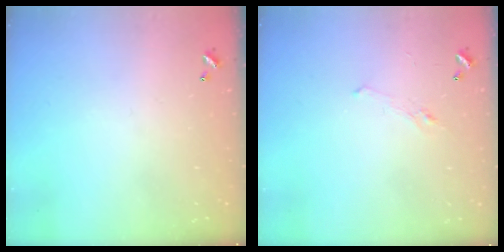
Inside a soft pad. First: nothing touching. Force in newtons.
{"total": 0.8, "press": 0.1, "slide": 0.8}